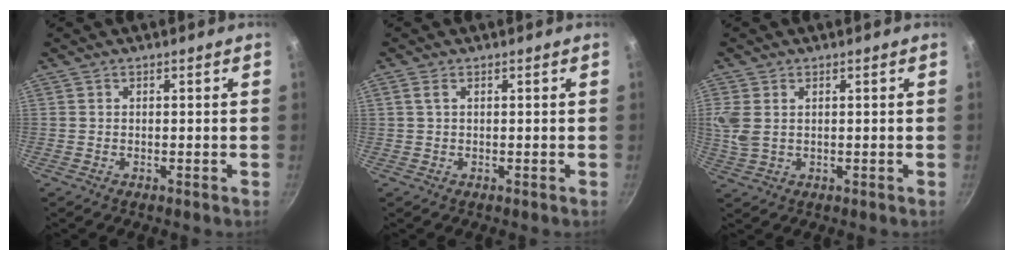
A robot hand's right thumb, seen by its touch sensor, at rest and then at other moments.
{"total": 1.2, "force": [0.4, 0.5, 1.0], "torque": [-0.021, 0.003, 0.009]}
{"total": 5.0, "force": [1.3, 3.2, 3.6], "torque": [-0.078, 0.000, 0.030]}